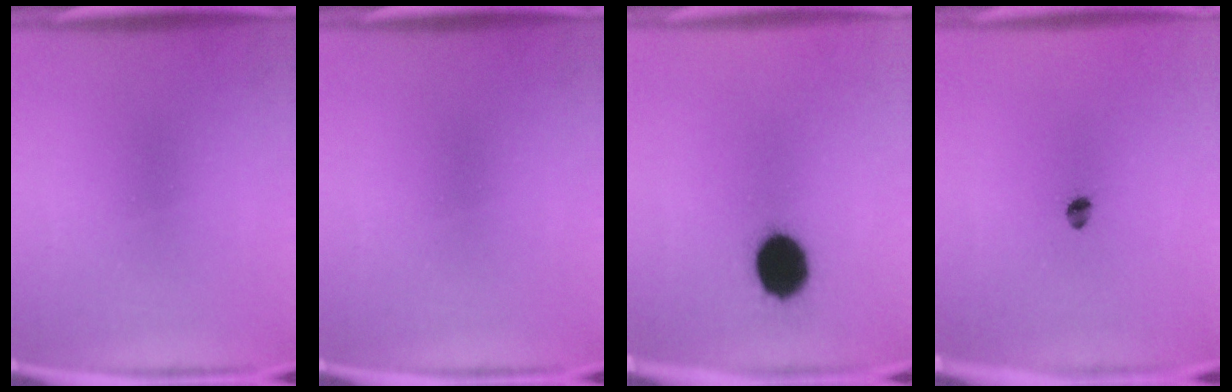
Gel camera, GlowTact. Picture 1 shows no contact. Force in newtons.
{"total": 0.0}
{"total": 12.2}
{"total": 2.0}